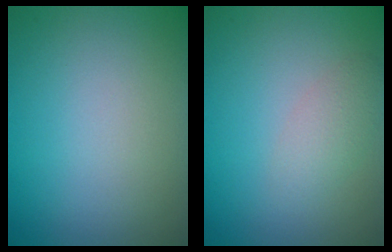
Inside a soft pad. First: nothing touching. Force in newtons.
{"total": 1.8, "press": 1.8, "slide": 0.2}